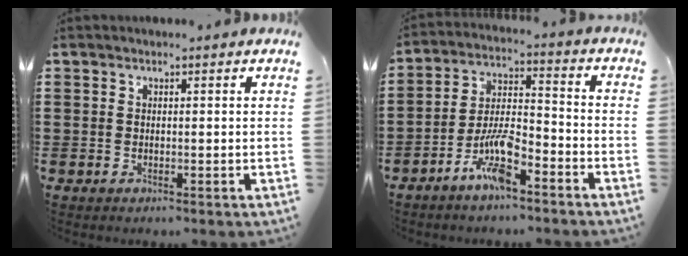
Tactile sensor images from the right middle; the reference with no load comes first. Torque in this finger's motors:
{"motor_torque": [2.14, 0.00, 0.71, 0.17]}